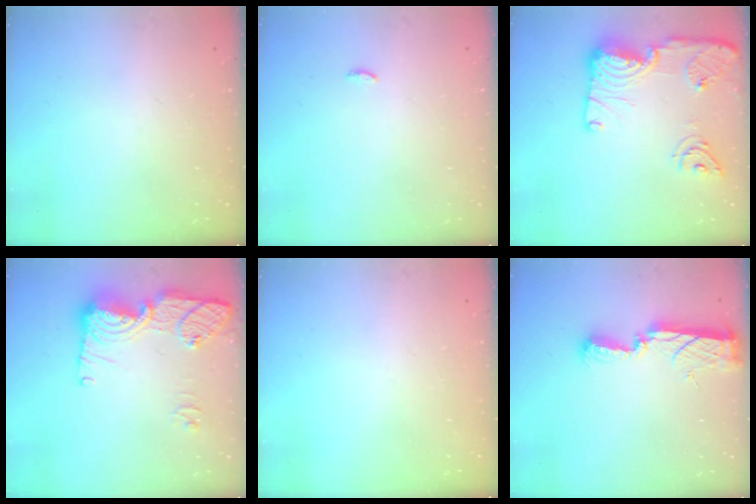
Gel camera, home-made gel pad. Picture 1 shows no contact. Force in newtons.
{"total": 3.4, "press": 3.3, "slide": 1.0}
{"total": 18.1, "press": 18.0, "slide": 2.0}
{"total": 15.6, "press": 15.6, "slide": 1.3}
{"total": 0.0}
{"total": 9.0, "press": 8.9, "slide": 0.8}